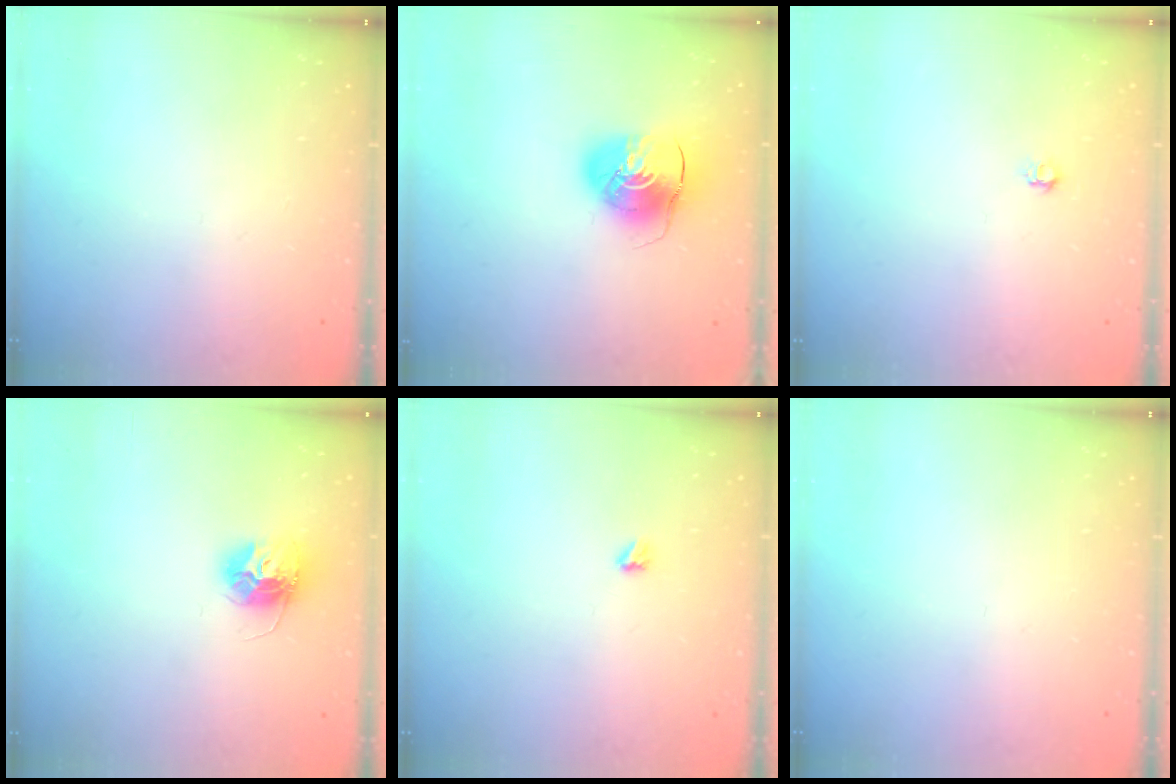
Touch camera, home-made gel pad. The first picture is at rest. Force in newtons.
{"total": 9.7, "press": 9.6, "slide": 1.4}
{"total": 4.0, "press": 4.0, "slide": 0.6}
{"total": 12.4, "press": 12.4, "slide": 1.0}
{"total": 2.9, "press": 2.9, "slide": 0.5}
{"total": 0.0}